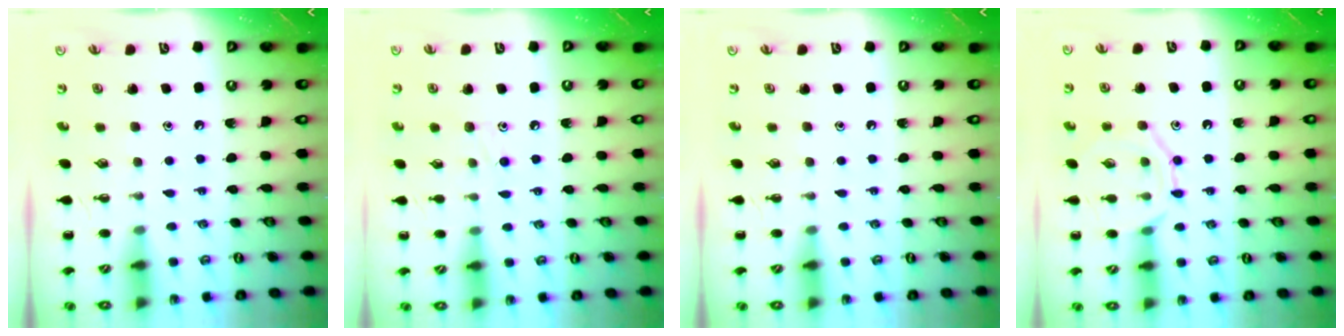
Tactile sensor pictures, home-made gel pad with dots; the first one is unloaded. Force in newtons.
{"total": 6.2, "press": 5.9, "slide": 1.9}
{"total": 0.0}
{"total": 9.8, "press": 9.8, "slide": 0.7}